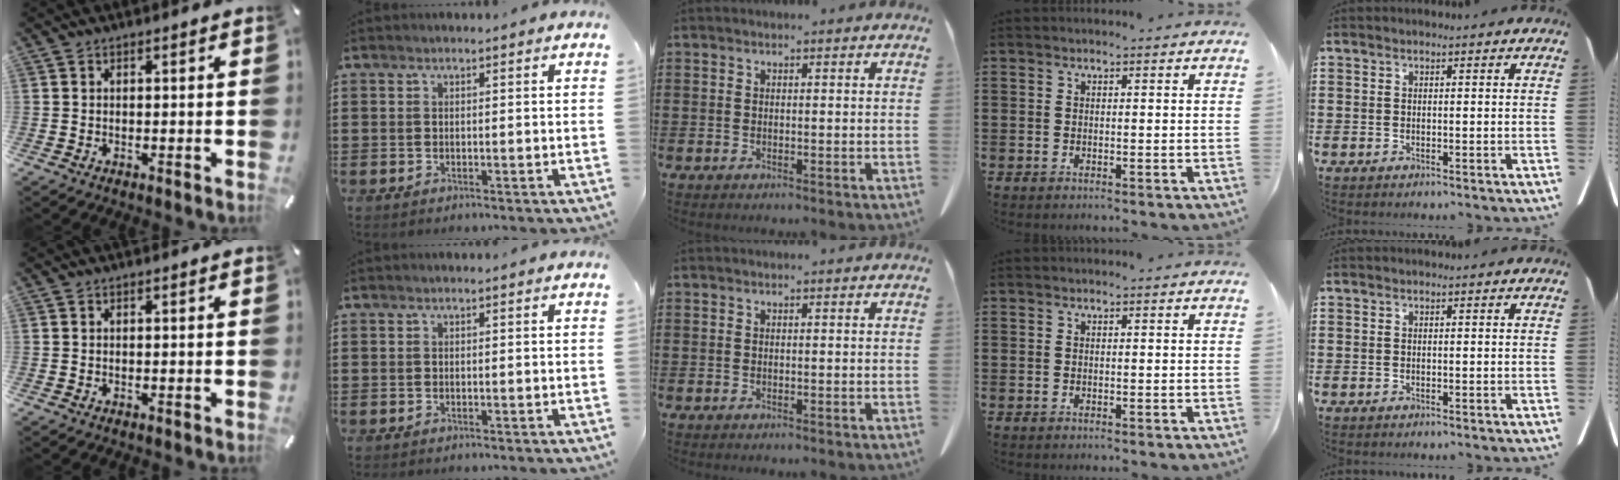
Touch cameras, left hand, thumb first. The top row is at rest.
{}